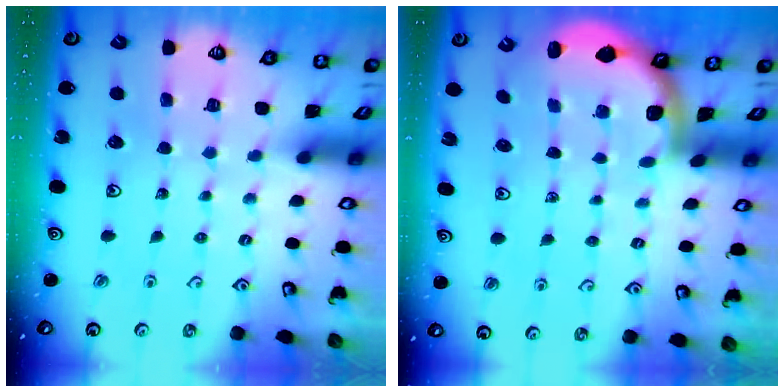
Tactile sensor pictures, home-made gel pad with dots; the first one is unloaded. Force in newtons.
{"total": 1.8, "press": 1.8, "slide": 0.1}